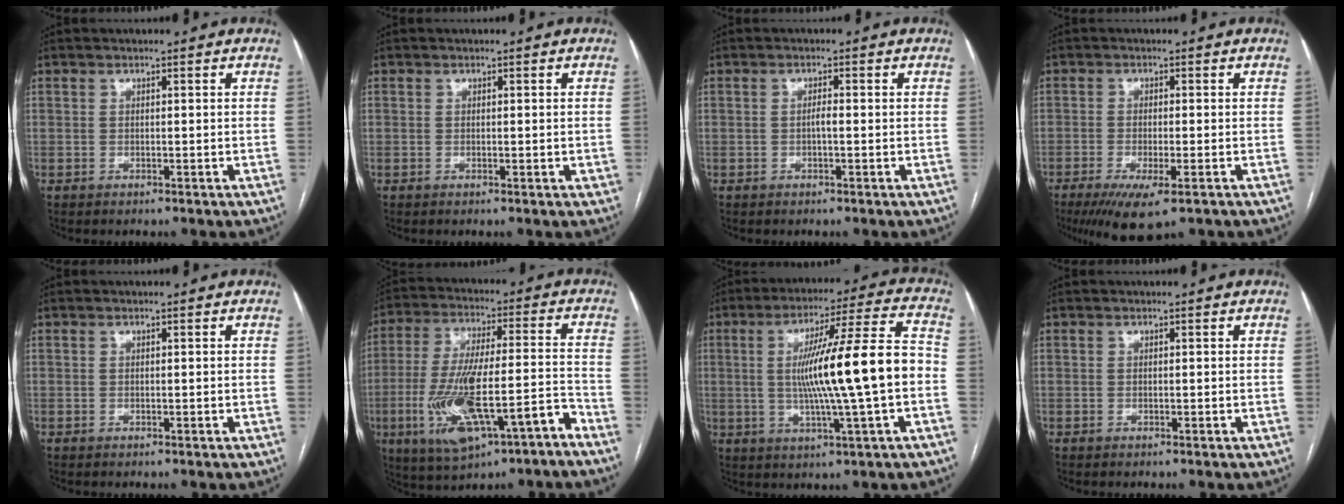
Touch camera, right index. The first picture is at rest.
{"total": 1.0, "force": [0.0, 0.4, 0.9], "torque": [-0.016, 0.004, 0.006]}
{"total": 1.2, "force": [-0.2, 0.2, 1.2], "torque": [-0.019, 0.002, -0.004]}
{"total": 7.5, "force": [-4.4, 1.3, 5.9], "torque": [-0.098, -0.020, -0.069]}
{"total": 0.0}
{"total": 16.9, "force": [-7.9, 3.8, 14.5], "torque": [-0.281, 0.004, -0.120]}
{"total": 16.0, "force": [-1.0, -0.2, 15.9], "torque": [-0.262, 0.012, -0.015]}
{"total": 0.0}